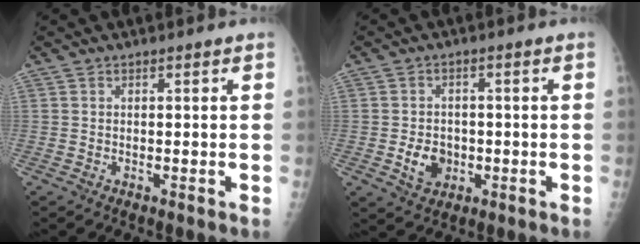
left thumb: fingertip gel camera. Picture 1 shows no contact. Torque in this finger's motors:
{"motor_torque": [0.69, 0.73, 0.57, 0.37, 0.00]}